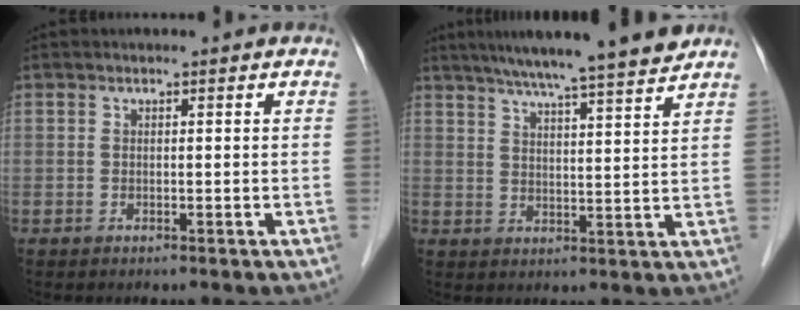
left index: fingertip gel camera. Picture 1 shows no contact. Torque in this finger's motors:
{"motor_torque": [0.19, -0.17, 0.26, 0.06]}